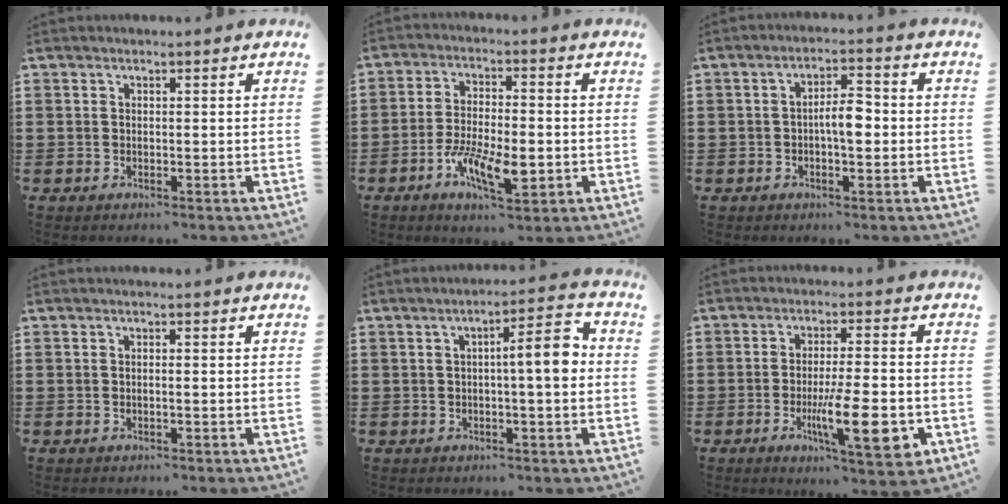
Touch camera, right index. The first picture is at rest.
{"total": 8.8, "force": [-3.3, 3.2, 7.4], "torque": [-0.152, -0.007, -0.058]}
{"total": 4.5, "force": [-0.6, 1.6, 4.1], "torque": [-0.075, 0.009, -0.013]}
{"total": 0.5, "force": [-0.2, 0.0, 0.5], "torque": [-0.008, -0.003, -0.004]}
{"total": 6.6, "force": [0.3, 1.1, 6.5], "torque": [-0.095, -0.004, -0.006]}
{"total": 11.2, "force": [-3.2, 2.3, 10.5], "torque": [-0.193, -0.013, -0.053]}